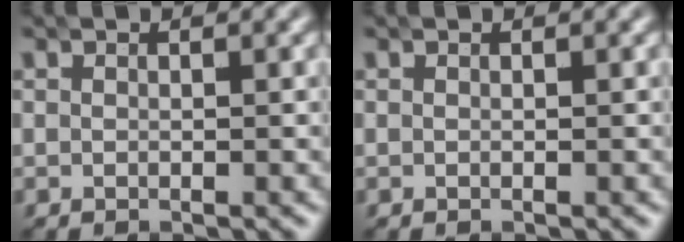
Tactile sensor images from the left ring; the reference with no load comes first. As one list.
[{"total": 0.0}]